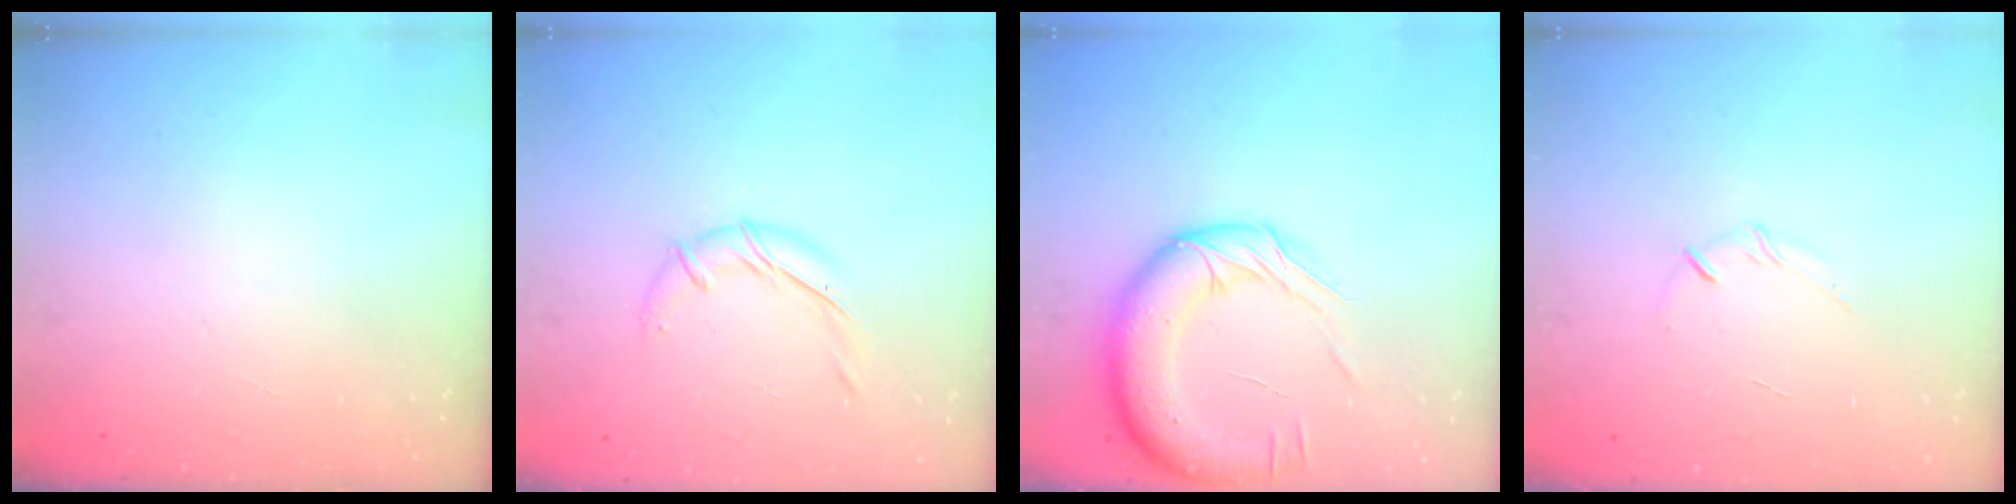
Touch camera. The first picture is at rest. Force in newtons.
{"total": 8.0, "press": 8.0, "slide": 0.4}
{"total": 15.6, "press": 15.4, "slide": 2.7}
{"total": 3.5, "press": 3.4, "slide": 1.0}